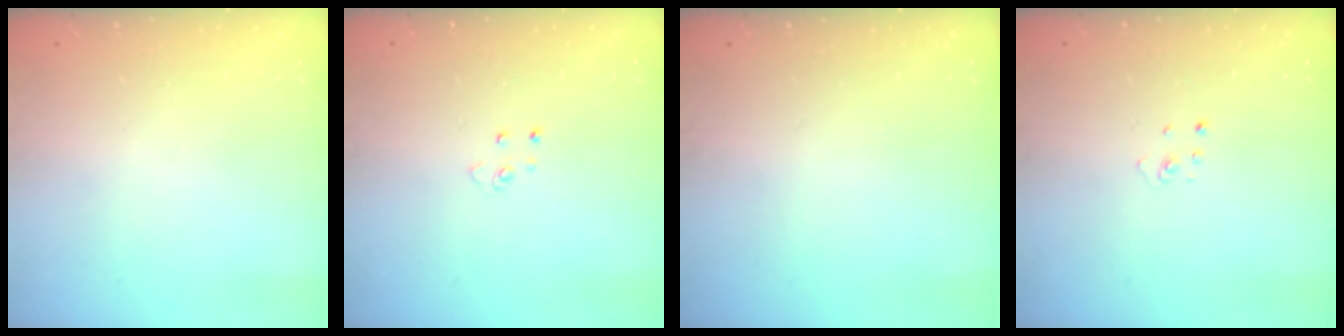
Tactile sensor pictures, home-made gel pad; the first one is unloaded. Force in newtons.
{"total": 4.1, "press": 4.1, "slide": 0.4}
{"total": 0.0}
{"total": 1.5, "press": 1.5, "slide": 0.1}